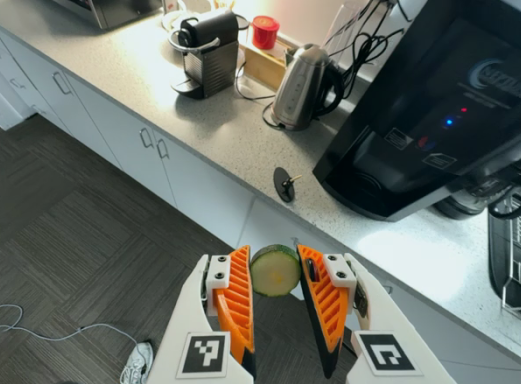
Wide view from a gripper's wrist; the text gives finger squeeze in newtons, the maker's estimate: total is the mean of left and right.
{"total": 7.6, "left": 8.0, "right": 7.2}